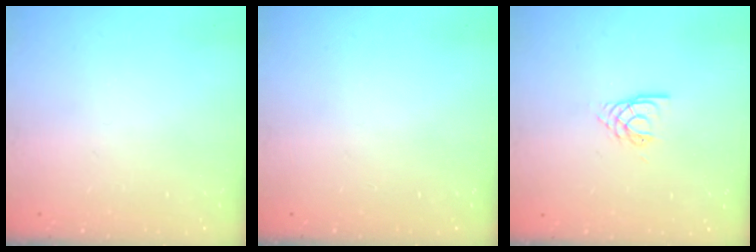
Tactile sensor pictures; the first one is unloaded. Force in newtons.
{"total": 0.0}
{"total": 2.9, "press": 2.8, "slide": 0.4}